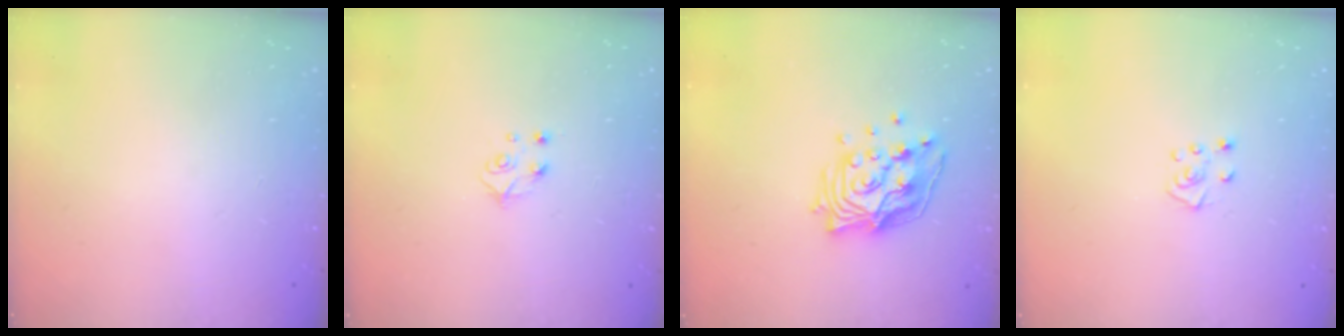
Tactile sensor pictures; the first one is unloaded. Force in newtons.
{"total": 5.2, "press": 5.1, "slide": 0.7}
{"total": 14.9, "press": 14.8, "slide": 1.4}
{"total": 4.6, "press": 4.6, "slide": 0.5}